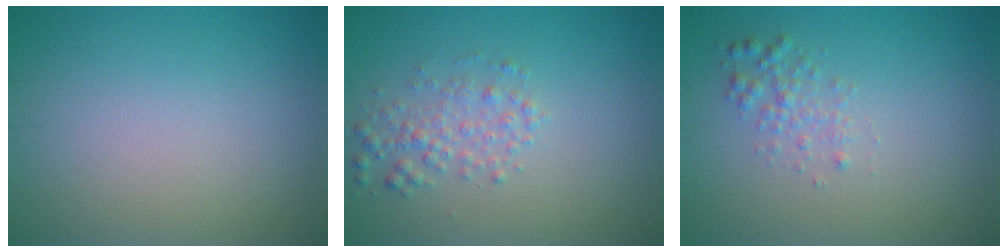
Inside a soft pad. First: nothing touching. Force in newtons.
{"total": 2.2, "press": 2.2, "slide": 0.0}
{"total": 1.7, "press": 1.7, "slide": 0.0}